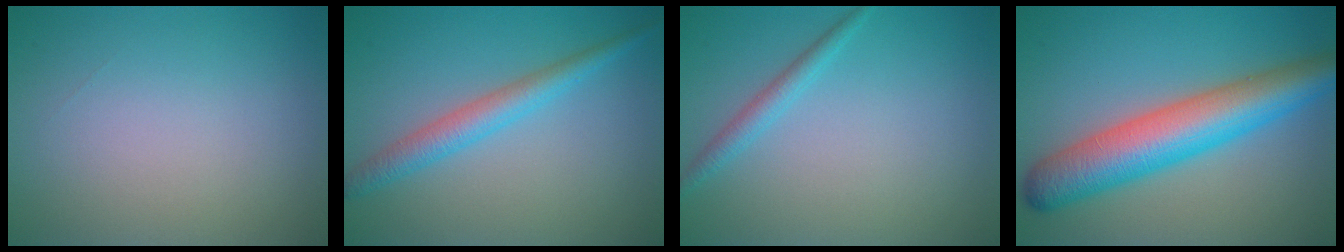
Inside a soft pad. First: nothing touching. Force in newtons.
{"total": 3.1, "press": 3.1, "slide": 0.1}
{"total": 1.6, "press": 1.6, "slide": 0.1}
{"total": 8.5, "press": 8.4, "slide": 0.2}